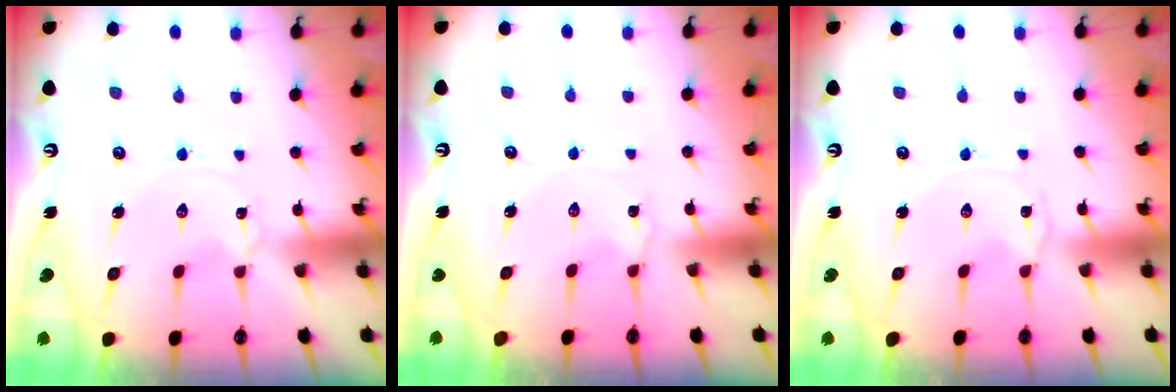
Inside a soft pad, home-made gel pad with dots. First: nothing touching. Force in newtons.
{"total": 1.8, "press": 1.8, "slide": 0.3}
{"total": 0.0}